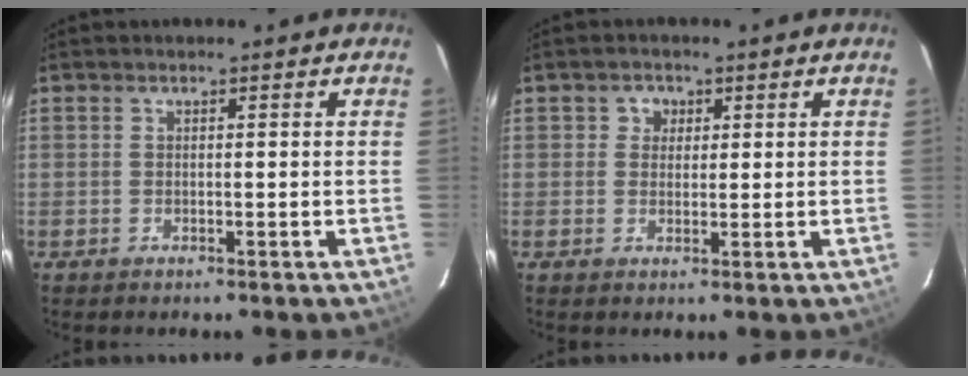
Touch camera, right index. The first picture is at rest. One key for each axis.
{"total": 2.5, "fx": 0.6, "fy": 2.4, "fz": 0.3, "tx": 0.003, "ty": 0.010, "tz": 0.006}